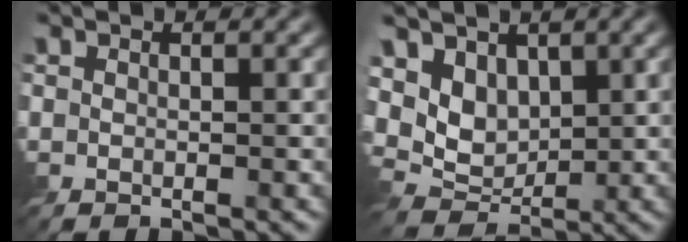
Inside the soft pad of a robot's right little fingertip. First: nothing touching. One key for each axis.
{"total": 4.9, "fx": 1.5, "fy": 3.6, "fz": 2.9, "tx": -0.060, "ty": -0.008, "tz": 0.019}